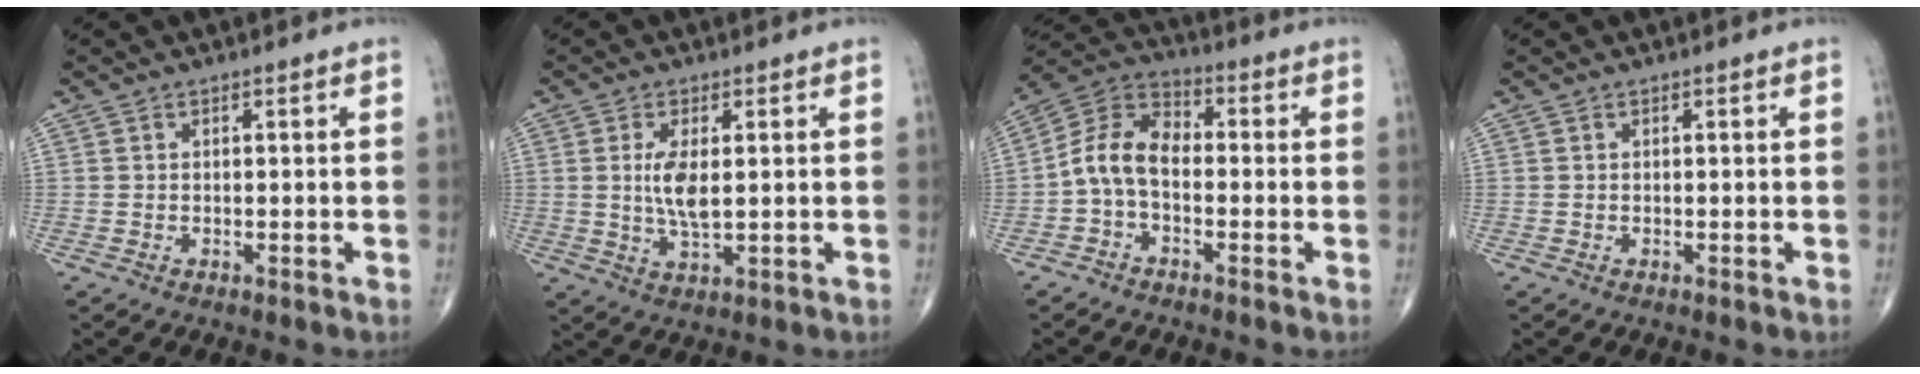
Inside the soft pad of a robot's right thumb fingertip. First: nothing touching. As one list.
[{"total": 6.0, "force": [0.8, 2.2, 5.5], "torque": [-0.111, -0.014, 0.019]}, {"total": 9.1, "force": [-1.6, 5.8, 6.9], "torque": [-0.120, 0.036, -0.046]}, {"total": 0.0}]